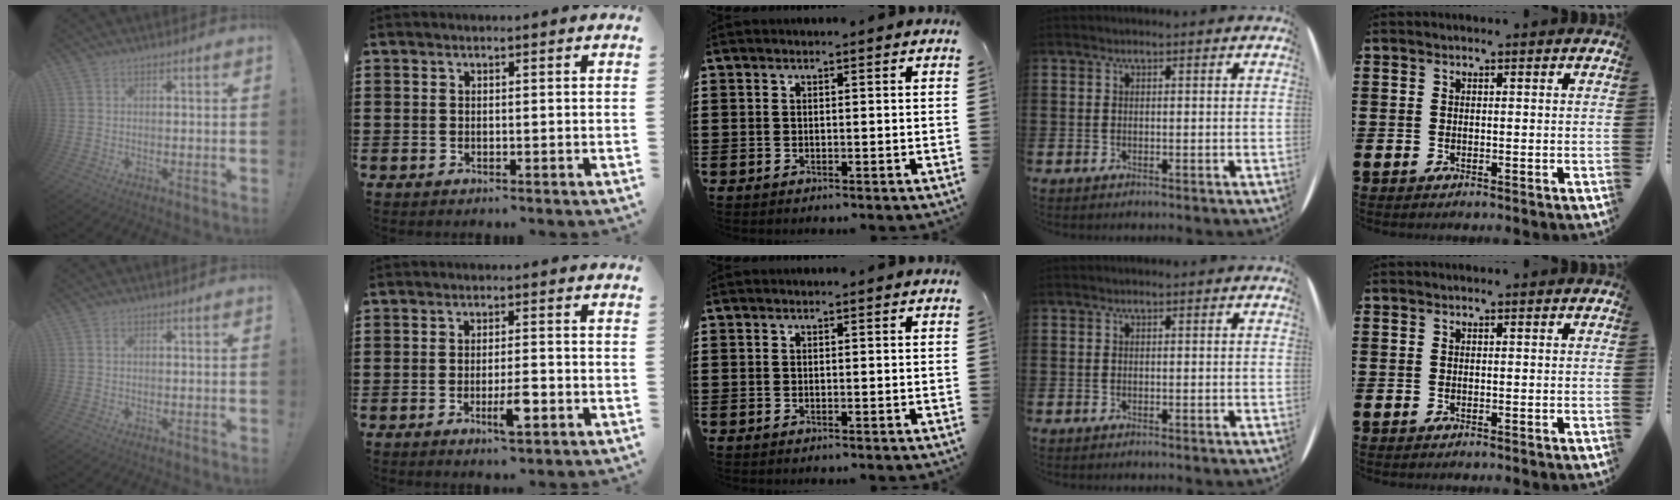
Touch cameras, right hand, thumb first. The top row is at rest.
{"thumb": {"total": 0.6, "force": [0.2, 0.3, 0.4], "torque": [-0.010, 0.002, 0.005]}, "index": {"total": 4.7, "force": [-1.9, 0.9, 4.2], "torque": [-0.080, -0.007, -0.036]}}